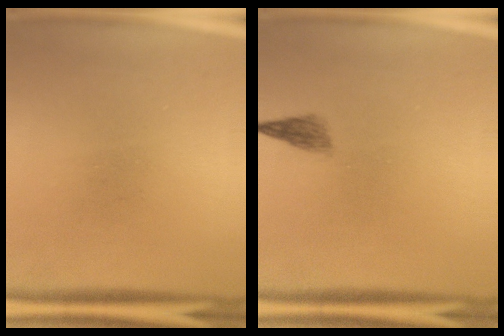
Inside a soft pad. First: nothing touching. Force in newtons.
{"total": 1.8}